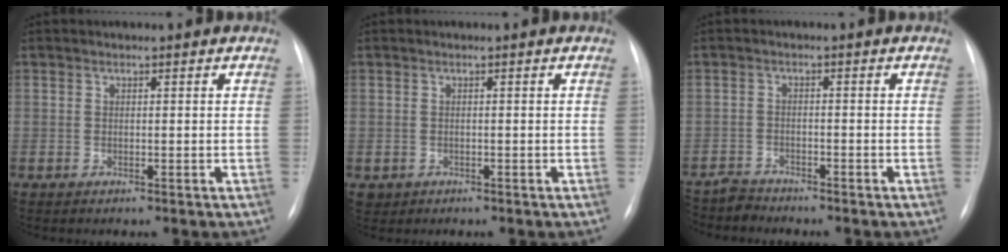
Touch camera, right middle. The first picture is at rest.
{"total": 1.2, "force": [-0.5, 1.1, 0.1], "torque": [-0.003, 0.004, -0.003]}
{"total": 2.3, "force": [-1.6, 1.5, -0.7], "torque": [0.006, 0.007, -0.029]}